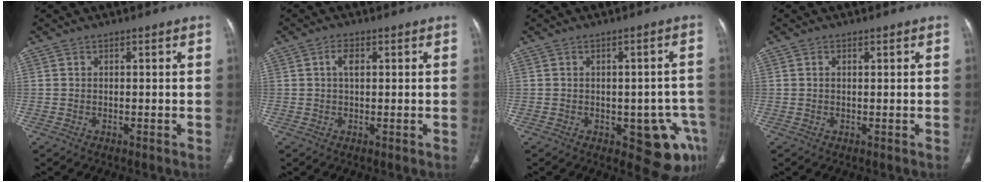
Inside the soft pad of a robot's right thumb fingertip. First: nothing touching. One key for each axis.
{"total": 2.7, "fx": 0.7, "fy": 1.4, "fz": 2.3, "tx": -0.040, "ty": 0.001, "tz": 0.009}
{"total": 9.9, "fx": -3.8, "fy": 5.0, "fz": 7.7, "tx": -0.048, "ty": 0.016, "tz": -0.039}
{"total": 0.8, "fx": 0.3, "fy": 0.4, "fz": 0.6, "tx": -0.015, "ty": 0.002, "tz": 0.005}